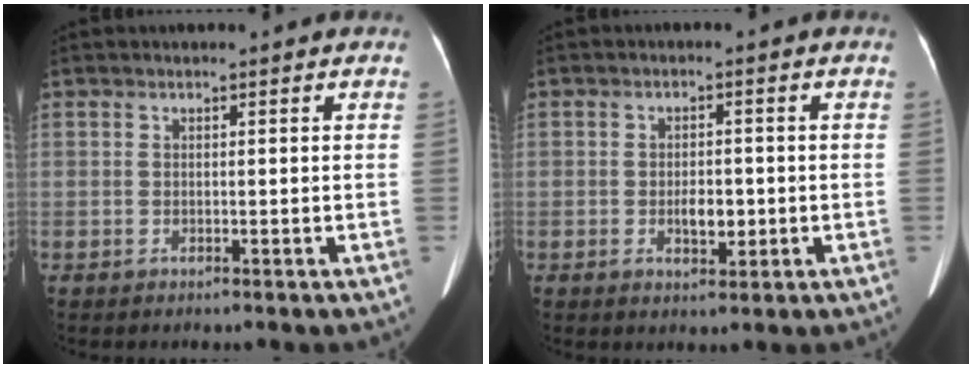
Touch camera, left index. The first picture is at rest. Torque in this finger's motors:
{"motor_torque": [0.00, 0.00, 0.01, 0.05]}